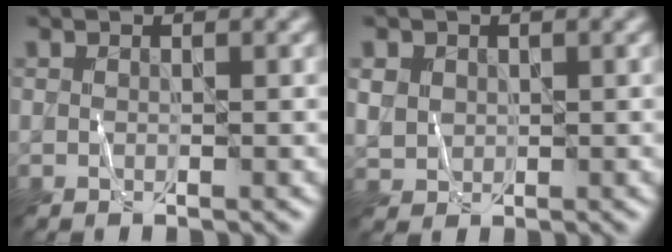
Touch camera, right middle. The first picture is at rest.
{"total": 2.0, "force": [0.6, 1.8, 0.7], "torque": [-0.019, -0.003, 0.015]}